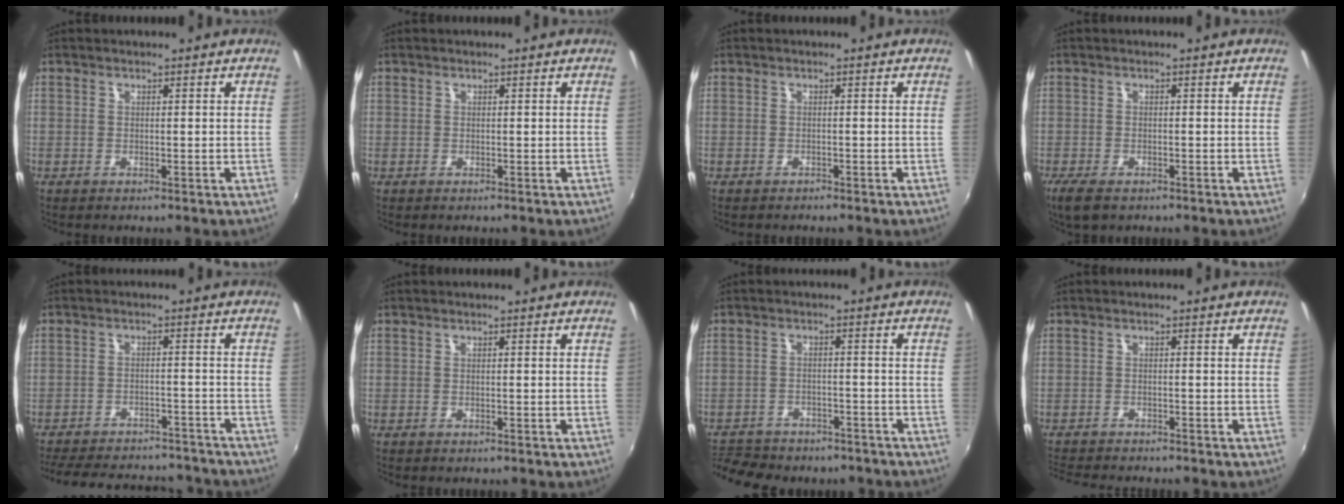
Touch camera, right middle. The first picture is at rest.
{"total": 0.6, "force": [-0.1, 0.5, -0.1], "torque": [0.001, 0.000, -0.002]}
{"total": 0.6, "force": [-0.6, 0.1, 0.0], "torque": [-0.001, -0.001, -0.010]}
{"total": 4.1, "force": [-2.9, 1.6, 2.6], "torque": [-0.061, -0.017, -0.052]}
{"total": 23.2, "force": [-20.2, 7.7, 8.3], "torque": [-0.182, 0.014, -0.256]}
{"total": 0.6, "force": [-0.5, 0.3, 0.2], "torque": [-0.005, -0.002, -0.008]}
{"total": 13.7, "force": [-11.4, 6.0, 4.8], "torque": [-0.125, -0.006, -0.164]}
{"total": 7.4, "force": [-6.9, 1.3, 2.4], "torque": [-0.068, -0.019, -0.111]}